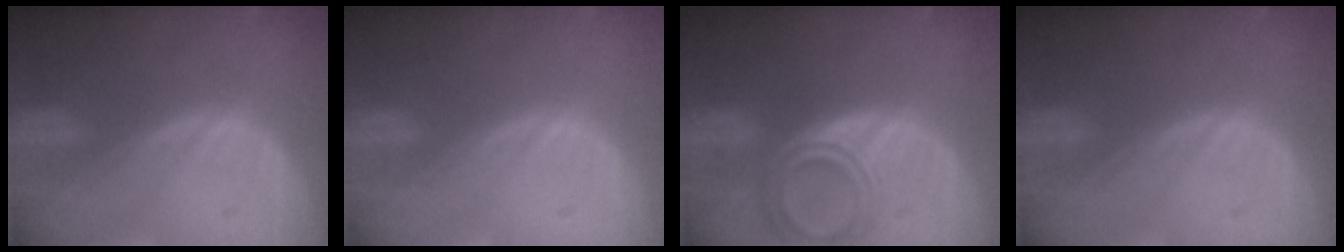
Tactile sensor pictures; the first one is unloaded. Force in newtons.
{"total": 0.0}
{"total": 6.7, "press": 6.1, "slide": 2.8}
{"total": 0.0}